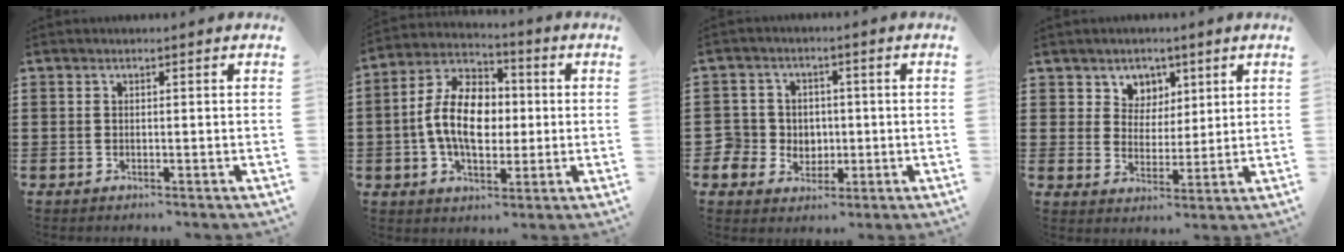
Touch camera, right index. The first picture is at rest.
{"total": 11.0, "force": [-0.6, 7.0, 8.4], "torque": [-0.202, 0.010, -0.019]}
{"total": 4.8, "force": [-0.3, 4.7, 0.7], "torque": [-0.044, 0.012, -0.010]}
{"total": 4.9, "force": [2.9, 3.9, -0.2], "torque": [-0.025, 0.002, 0.052]}